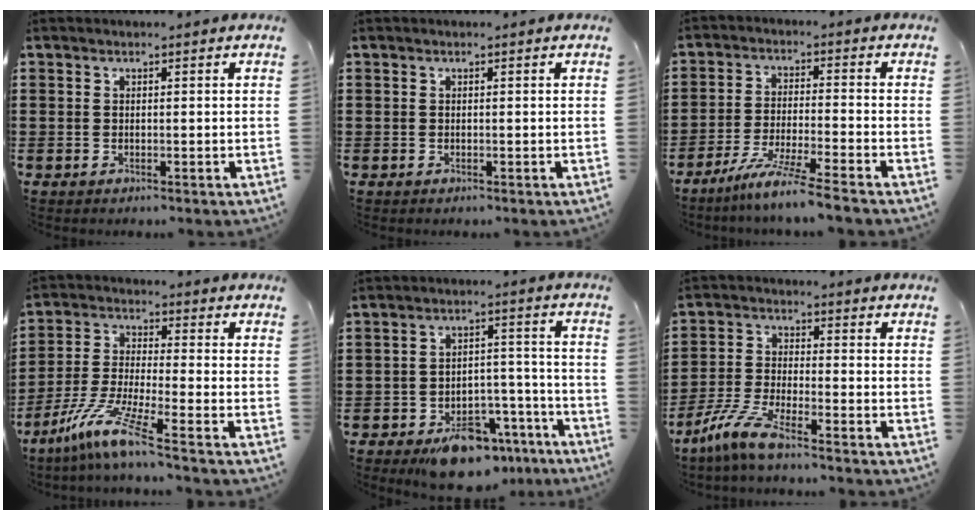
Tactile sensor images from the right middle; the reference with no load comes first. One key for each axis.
{"total": 0.0}
{"total": 6.8, "fx": -5.7, "fy": -0.8, "fz": 3.5, "tx": -0.065, "ty": -0.019, "tz": -0.108}
{"total": 8.5, "fx": -6.0, "fy": 0.0, "fz": 6.1, "tx": -0.139, "ty": -0.022, "tz": -0.121}
{"total": 8.7, "fx": -7.2, "fy": 3.5, "fz": 3.6, "tx": -0.040, "ty": 0.040, "tz": -0.125}
{"total": 6.5, "fx": -5.0, "fy": 0.5, "fz": 4.2, "tx": -0.109, "ty": -0.017, "tz": -0.102}